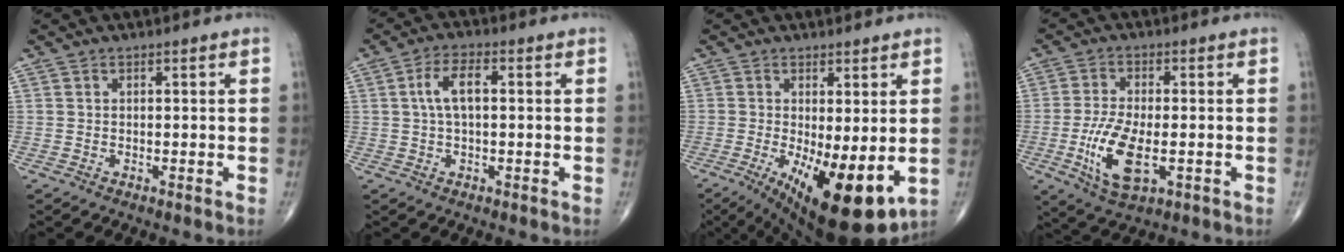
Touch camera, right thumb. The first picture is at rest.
{"total": 5.6, "force": [0.8, 2.5, 5.0], "torque": [-0.101, 0.016, 0.012]}
{"total": 14.9, "force": [-3.3, 5.2, 13.6], "torque": [-0.202, -0.032, -0.032]}
{"total": 10.8, "force": [-2.6, 4.7, 9.4], "torque": [-0.188, -0.007, -0.043]}